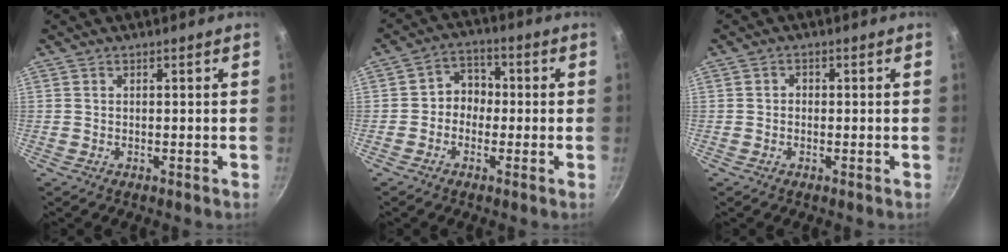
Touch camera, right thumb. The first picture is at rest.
{"total": 5.6, "force": [-0.7, 4.8, 2.8], "torque": [-0.005, 0.022, -0.026]}
{"total": 1.2, "force": [-0.2, 1.1, 0.5], "torque": [-0.007, 0.005, -0.006]}